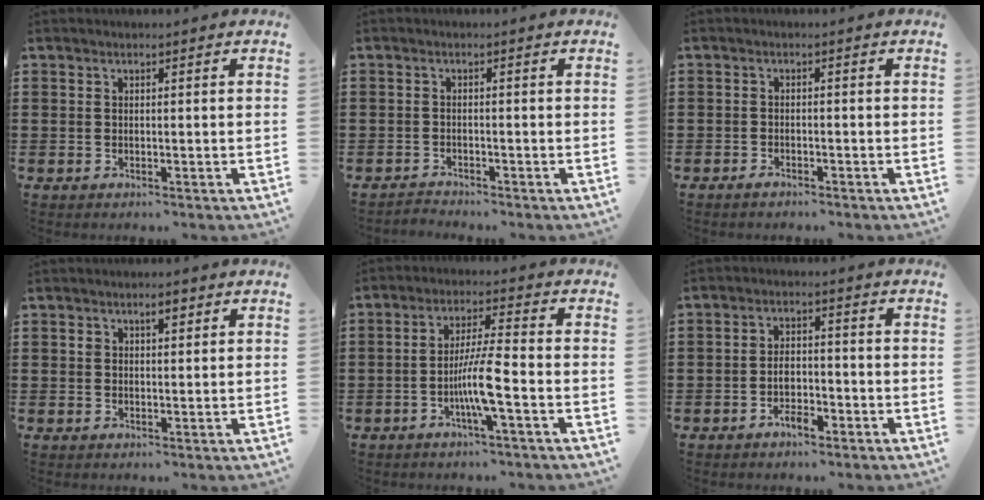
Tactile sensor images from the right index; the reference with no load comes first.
{"total": 1.3, "force": [-1.3, -0.1, -0.2], "torque": [0.000, 0.002, -0.029]}
{"total": 1.1, "force": [-1.0, 0.4, 0.3], "torque": [-0.009, 0.000, -0.021]}
{"total": 2.3, "force": [1.2, 1.1, 1.6], "torque": [-0.027, 0.003, 0.018]}
{"total": 7.1, "force": [-2.7, 0.1, 6.6], "torque": [-0.124, -0.009, -0.053]}
{"total": 3.7, "force": [-2.1, 1.8, 2.5], "torque": [-0.053, 0.002, -0.043]}